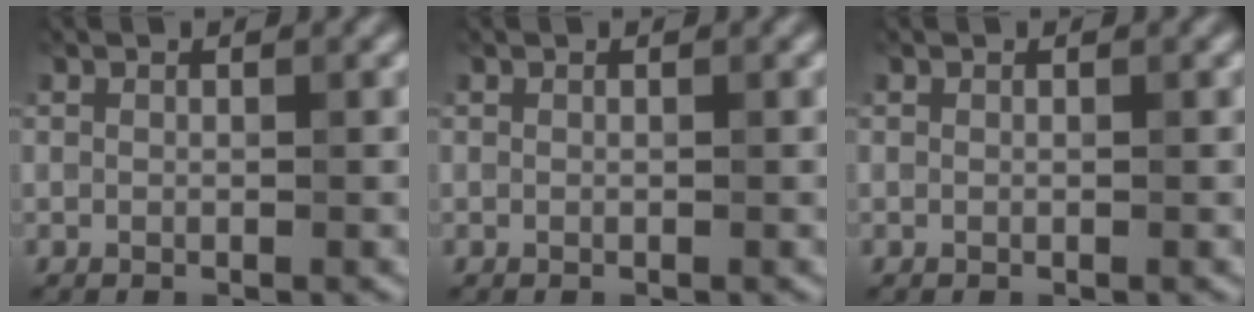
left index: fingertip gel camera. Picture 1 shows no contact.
{"total": 0.0}
{"total": 0.0}